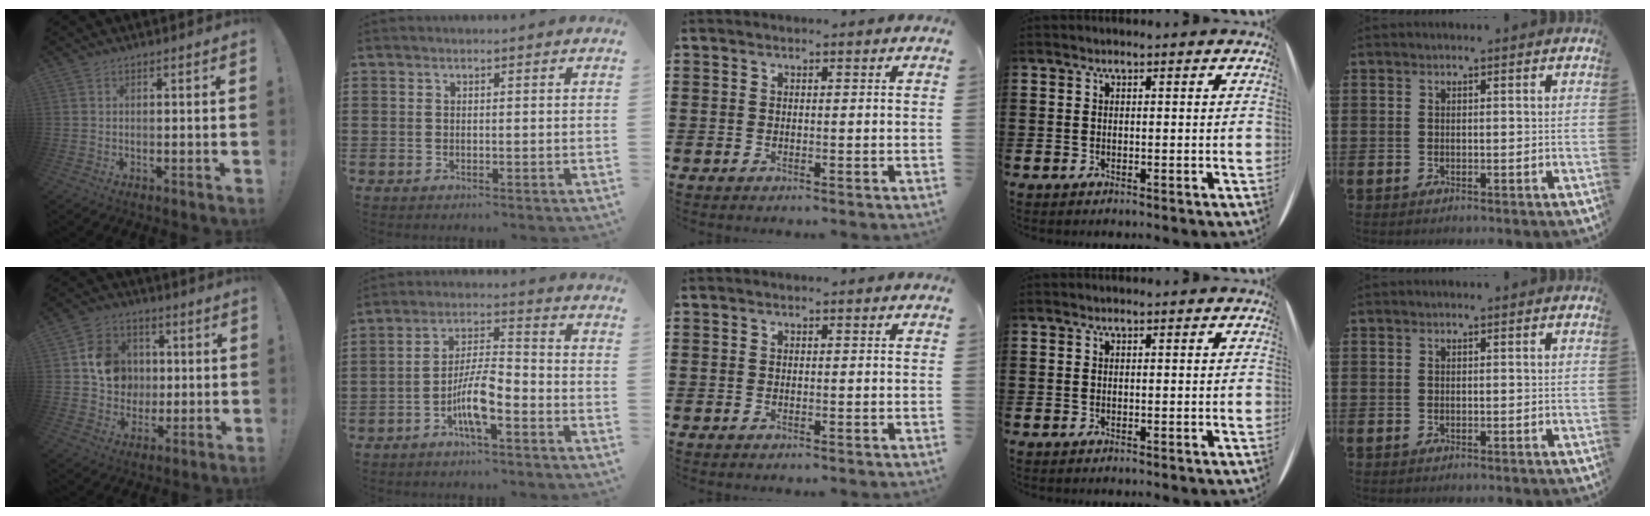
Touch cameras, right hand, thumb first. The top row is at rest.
{"thumb": {"total": 12.3, "force": [1.1, 11.4, 4.4], "torque": [-0.047, 0.009, 0.034]}, "index": {"total": 7.5, "force": [-3.6, 1.9, 6.3], "torque": [-0.132, -0.001, -0.070]}}